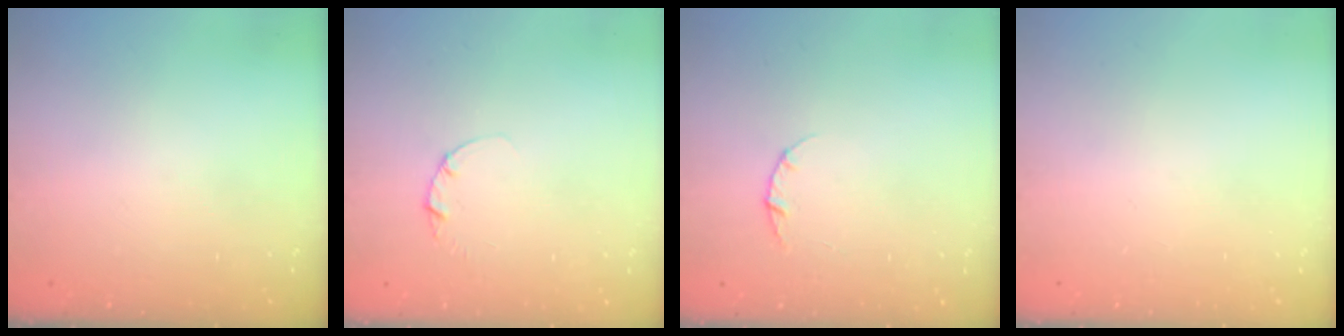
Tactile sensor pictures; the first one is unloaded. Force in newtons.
{"total": 1.3, "press": 1.3, "slide": 0.2}
{"total": 2.8, "press": 2.8, "slide": 0.4}
{"total": 0.0}